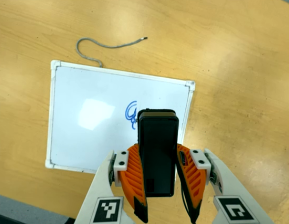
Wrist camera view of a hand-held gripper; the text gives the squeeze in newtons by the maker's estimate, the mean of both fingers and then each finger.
{"total": 7.0, "left": 5.6, "right": 8.5}